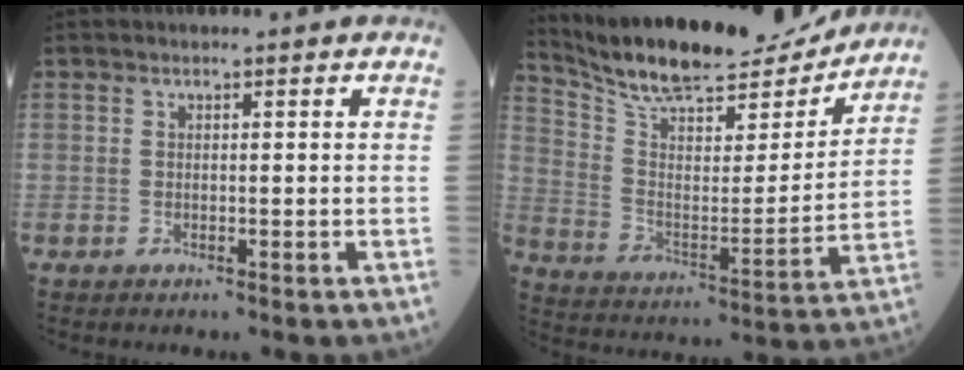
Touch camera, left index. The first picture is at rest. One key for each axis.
{"total": 20.0, "fx": 18.4, "fy": 3.7, "fz": 7.1, "tx": -0.131, "ty": -0.016, "tz": 0.293}